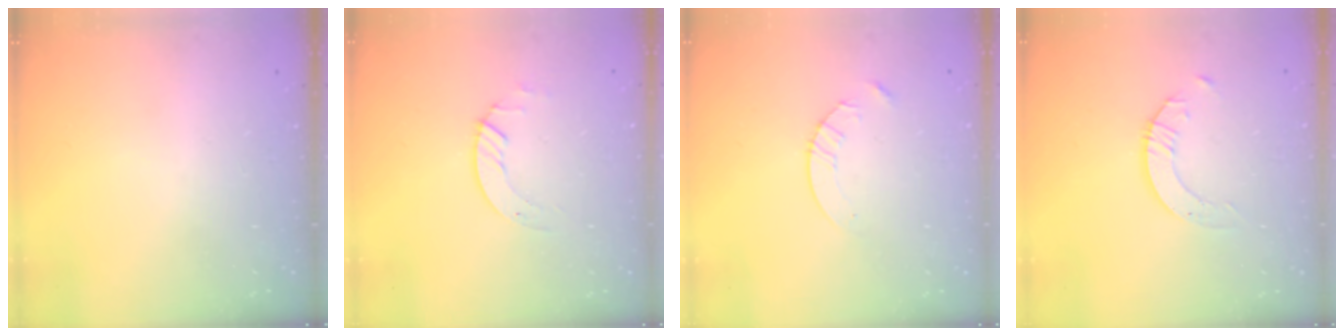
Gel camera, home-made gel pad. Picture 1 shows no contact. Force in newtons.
{"total": 2.0, "press": 2.0, "slide": 0.2}
{"total": 3.8, "press": 3.7, "slide": 0.5}
{"total": 2.7, "press": 2.7, "slide": 0.2}